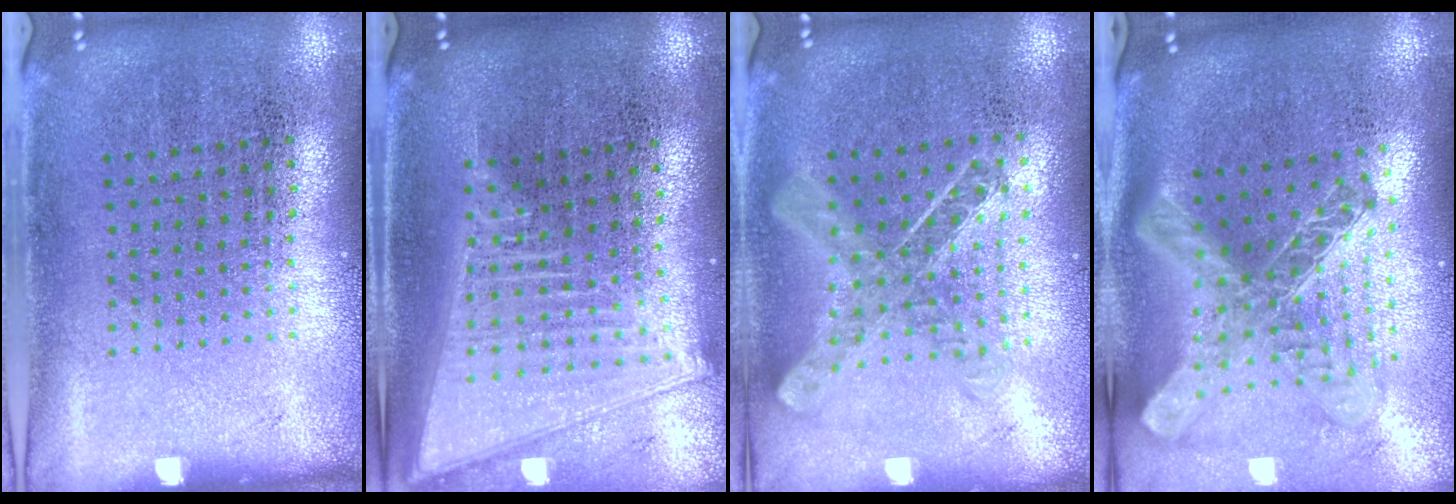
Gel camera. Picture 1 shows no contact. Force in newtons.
{"total": 2.2, "press": 1.8, "slide": 1.2}
{"total": 1.0, "press": 1.0, "slide": 0.2}
{"total": 2.8, "press": 2.1, "slide": 1.9}